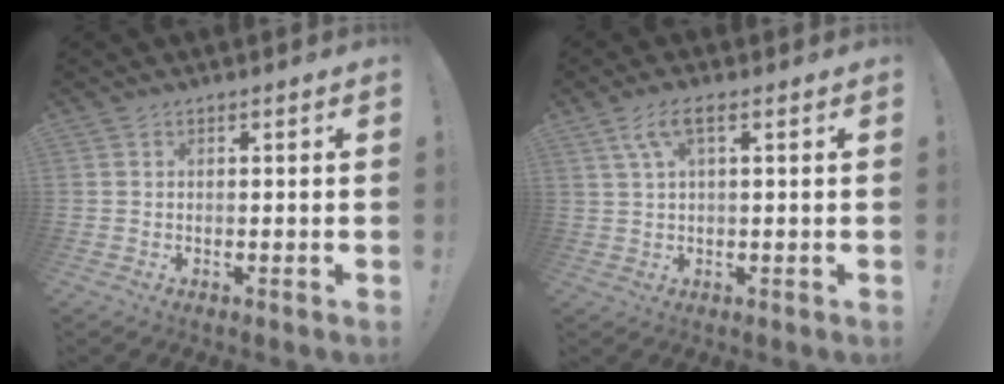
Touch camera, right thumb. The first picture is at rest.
{"total": 5.5, "force": [2.2, 1.6, 4.8], "torque": [-0.091, 0.000, 0.040]}